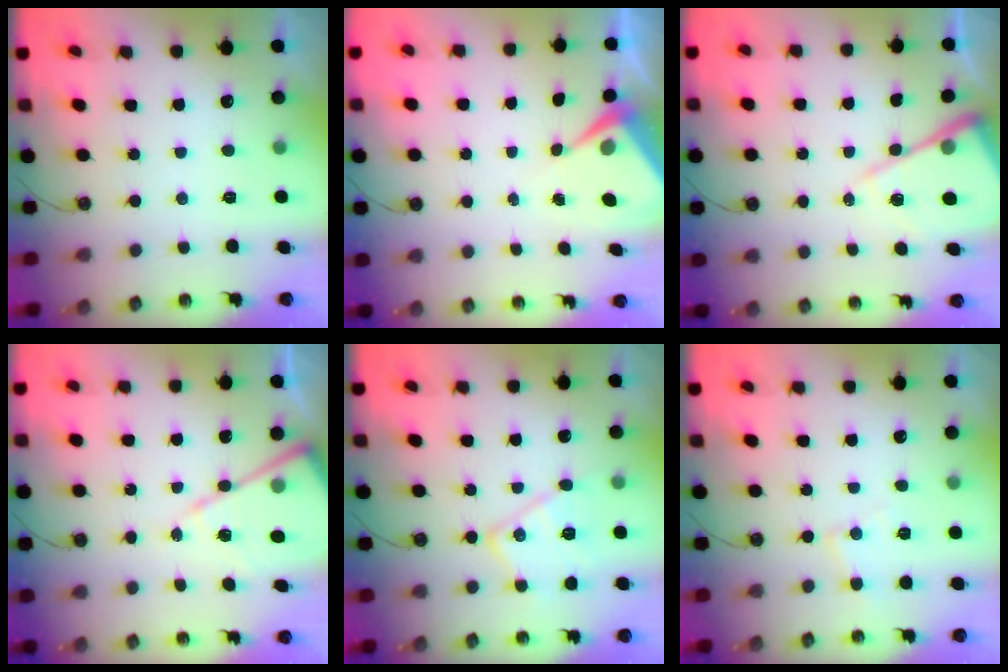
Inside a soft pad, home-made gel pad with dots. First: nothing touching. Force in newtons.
{"total": 6.2, "press": 6.2, "slide": 0.7}
{"total": 12.3, "press": 12.2, "slide": 1.1}
{"total": 13.1, "press": 13.0, "slide": 1.2}
{"total": 12.4, "press": 12.3, "slide": 0.9}
{"total": 6.4, "press": 6.4, "slide": 0.3}